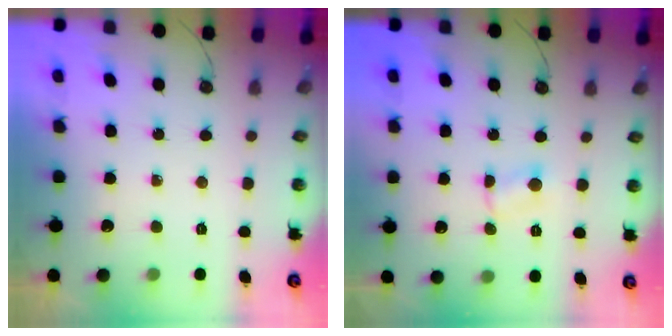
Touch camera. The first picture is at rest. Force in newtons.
{"total": 2.7, "press": 2.6, "slide": 0.5}